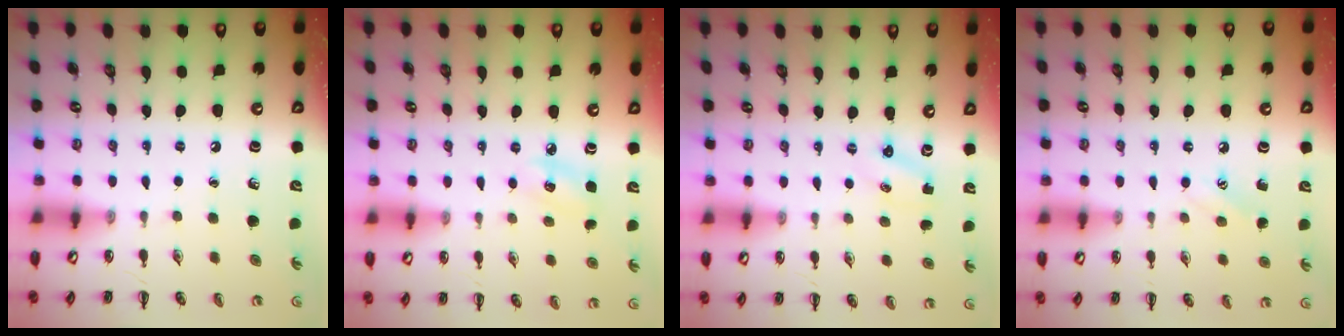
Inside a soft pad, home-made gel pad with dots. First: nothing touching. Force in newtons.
{"total": 5.2, "press": 5.1, "slide": 1.2}
{"total": 1.3, "press": 1.2, "slide": 0.4}
{"total": 6.7, "press": 6.4, "slide": 1.8}